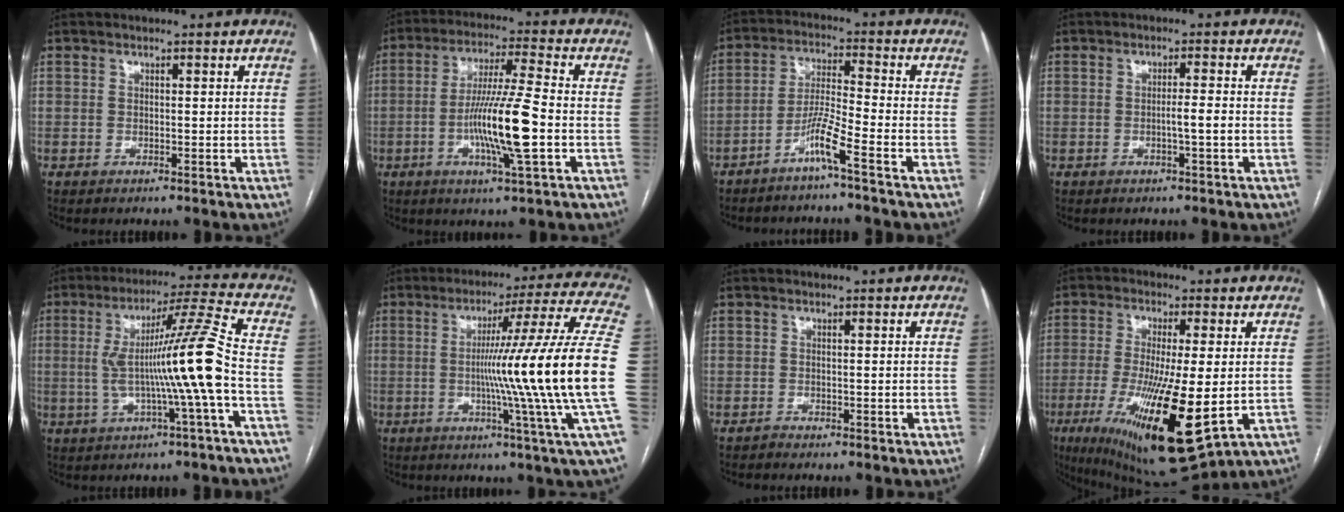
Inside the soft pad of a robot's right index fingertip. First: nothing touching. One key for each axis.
{"total": 12.4, "fx": -2.8, "fy": 0.0, "fz": 12.1, "tx": -0.229, "ty": -0.009, "tz": -0.056}
{"total": 5.9, "fx": -3.8, "fy": -0.8, "fz": 4.4, "tx": -0.091, "ty": 0.001, "tz": -0.080}
{"total": 2.6, "fx": -0.7, "fy": -0.1, "fz": 2.5, "tx": -0.040, "ty": 0.000, "tz": -0.013}
{"total": 13.2, "fx": -1.7, "fy": -1.9, "fz": 12.9, "tx": -0.226, "ty": 0.012, "tz": -0.031}
{"total": 22.3, "fx": -1.7, "fy": -3.2, "fz": 22.0, "tx": -0.268, "ty": -0.006, "tz": -0.049}
{"total": 0.0}
{"total": 17.9, "fx": -4.3, "fy": 2.9, "fz": 17.1, "tx": -0.300, "ty": -0.042, "tz": -0.054}